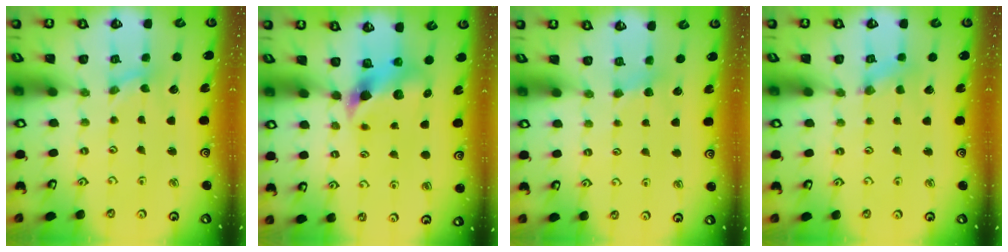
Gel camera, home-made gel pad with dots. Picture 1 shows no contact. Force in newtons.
{"total": 8.4, "press": 8.3, "slide": 1.1}
{"total": 2.9, "press": 2.9, "slide": 0.5}
{"total": 1.3, "press": 1.3, "slide": 0.3}